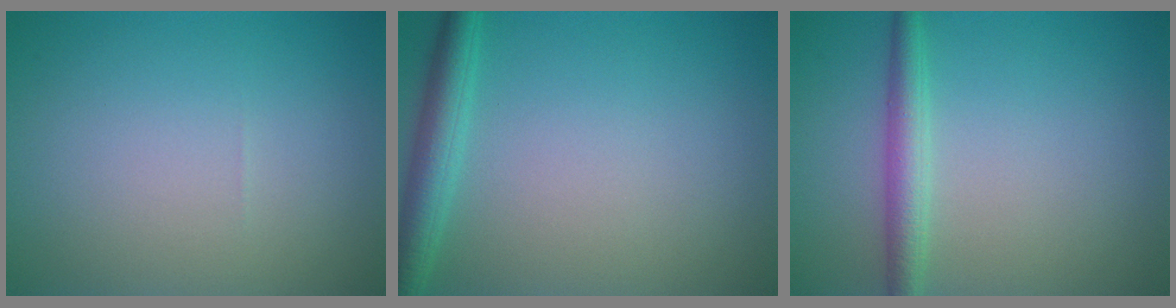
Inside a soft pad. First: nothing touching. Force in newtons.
{"total": 3.1, "press": 3.1, "slide": 0.2}
{"total": 2.7, "press": 2.7, "slide": 0.0}